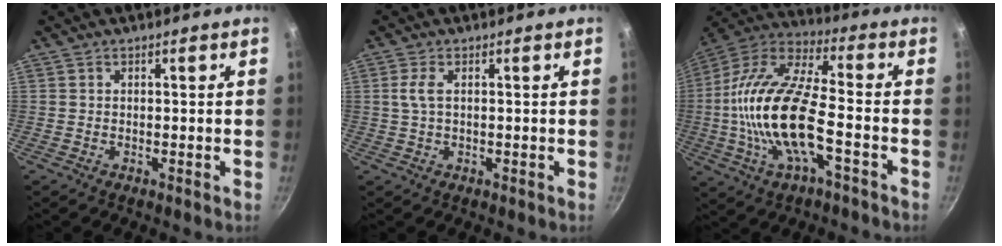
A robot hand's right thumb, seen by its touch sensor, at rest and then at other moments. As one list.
[{"total": 2.7, "force": [0.5, 1.1, 2.4], "torque": [-0.057, 0.005, 0.009]}, {"total": 20.5, "force": [-4.3, 7.8, 18.4], "torque": [-0.366, 0.033, -0.097]}]